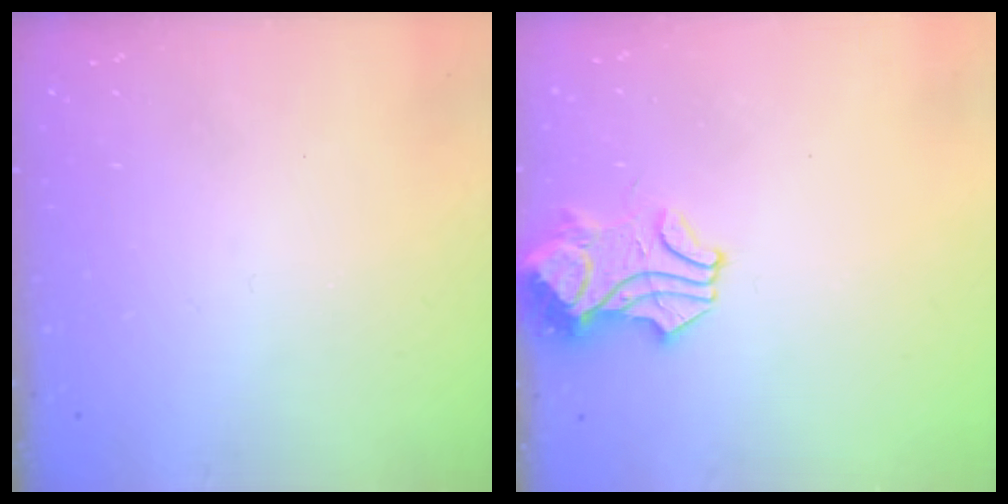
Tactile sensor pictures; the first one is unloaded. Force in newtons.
{"total": 1.7, "press": 1.5, "slide": 0.8}